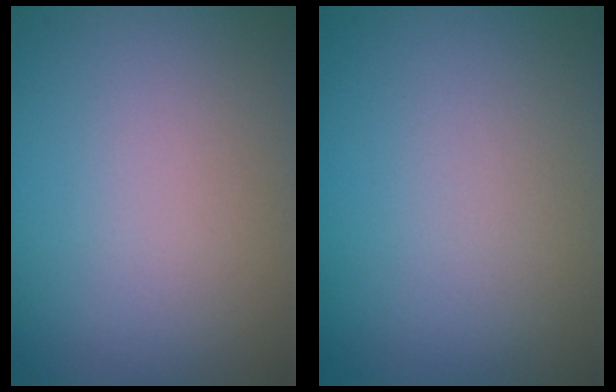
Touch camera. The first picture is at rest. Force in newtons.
{"total": 0.0}